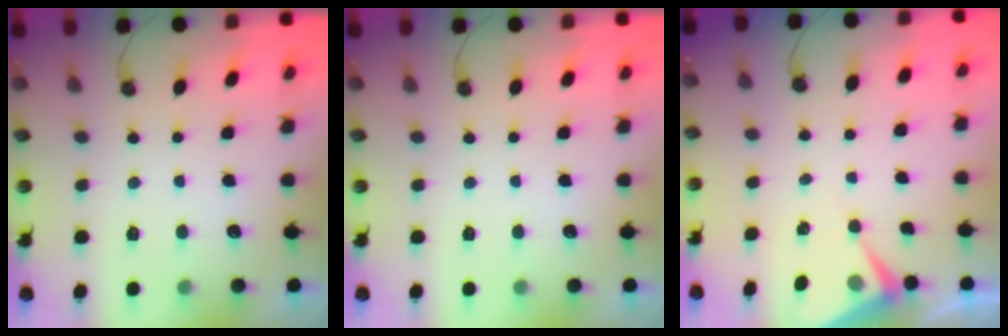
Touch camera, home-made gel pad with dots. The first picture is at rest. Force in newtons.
{"total": 0.0}
{"total": 5.3, "press": 5.3, "slide": 0.6}